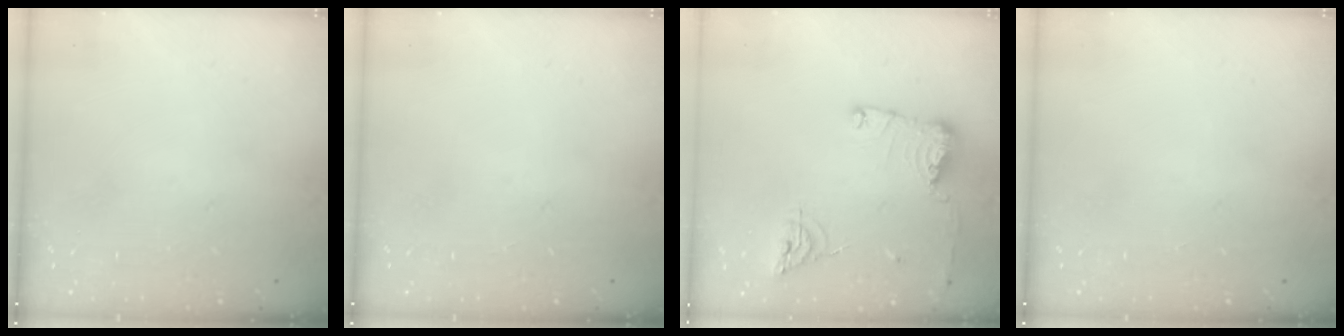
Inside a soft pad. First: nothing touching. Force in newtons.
{"total": 0.0}
{"total": 12.0, "press": 11.9, "slide": 1.6}
{"total": 0.0}